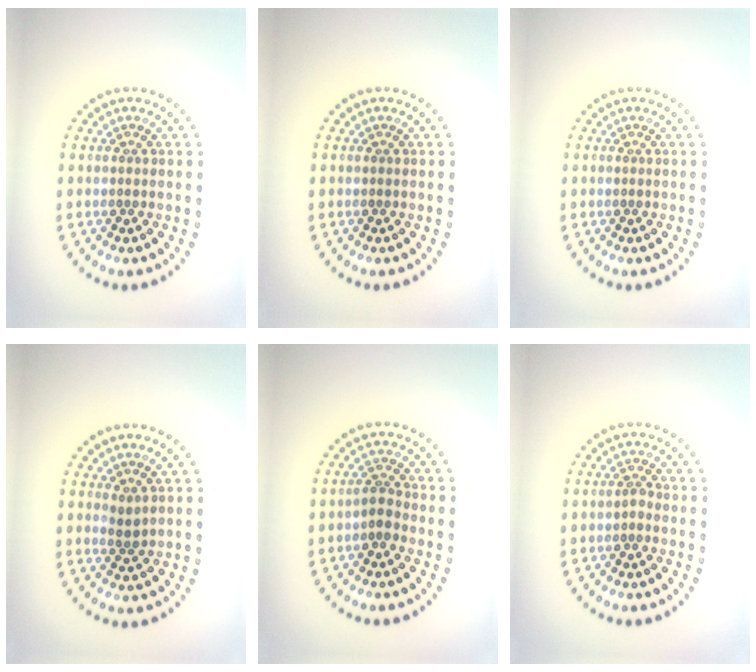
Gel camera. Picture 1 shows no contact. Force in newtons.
{"total": 0.0}
{"total": 0.0}
{"total": 1.2, "press": 0.9, "slide": 0.8}
{"total": 1.7, "press": 1.4, "slide": 1.0}
{"total": 1.0, "press": 0.7, "slide": 0.7}